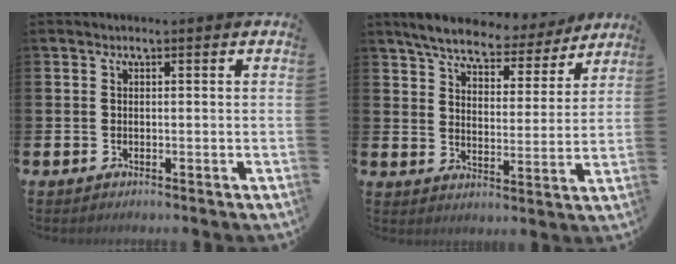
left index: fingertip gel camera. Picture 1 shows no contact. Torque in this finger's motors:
{"motor_torque": [1.04, -1.10, 0.86, 0.19]}